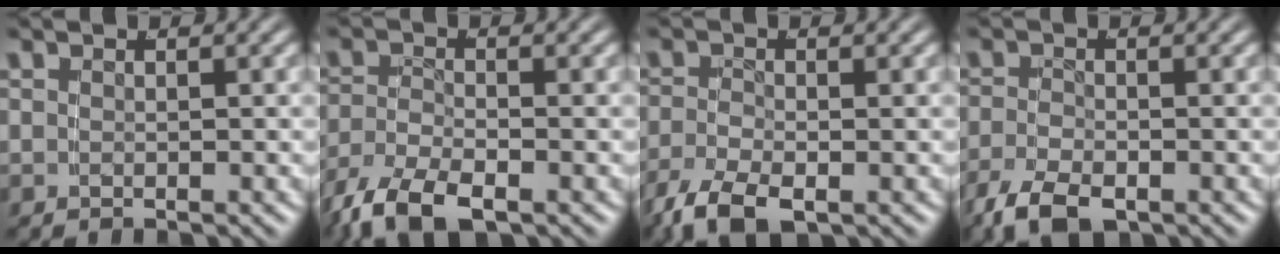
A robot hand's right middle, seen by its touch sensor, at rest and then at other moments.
{"total": 6.3, "force": [-3.9, 3.4, 3.6], "torque": [-0.087, -0.033, -0.050]}
{"total": 4.5, "force": [-2.8, 2.1, 2.9], "torque": [-0.063, -0.023, -0.033]}
{"total": 4.2, "force": [-2.8, 1.9, 2.5], "torque": [-0.053, -0.019, -0.037]}